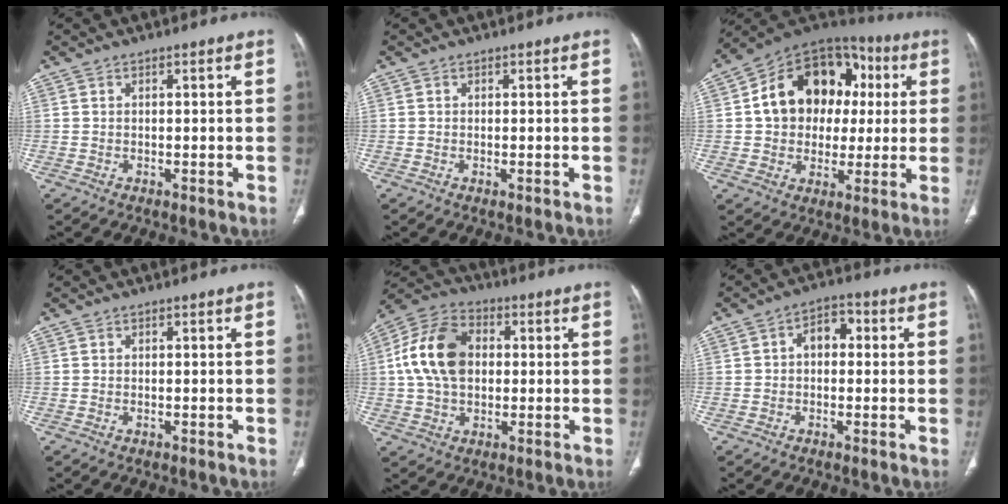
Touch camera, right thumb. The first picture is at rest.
{"total": 0.0}
{"total": 19.6, "force": [2.8, 15.1, 12.2], "torque": [-0.148, 0.033, 0.042]}
{"total": 0.0}
{"total": 14.2, "force": [1.3, 10.0, 10.0], "torque": [-0.174, 0.021, 0.015]}
{"total": 5.0, "force": [0.3, 3.5, 3.6], "torque": [-0.036, 0.021, -0.007]}